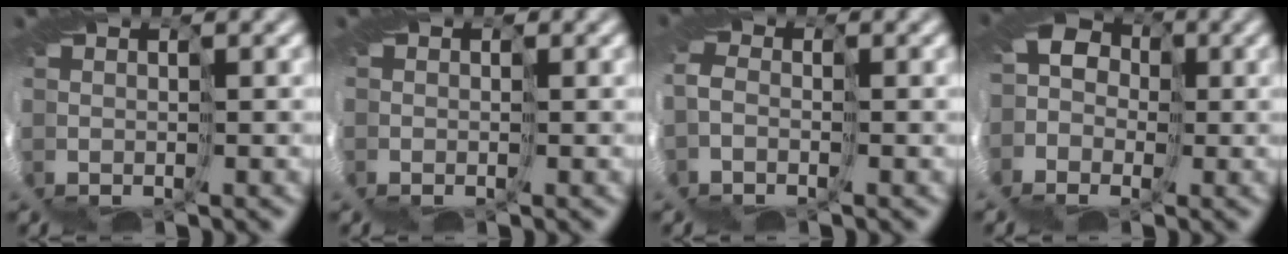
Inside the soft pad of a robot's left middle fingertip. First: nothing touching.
{"total": 0.7, "force": [-0.1, 0.6, 0.3], "torque": [-0.006, 0.005, -0.006]}
{"total": 1.5, "force": [-0.9, 1.0, 0.8], "torque": [-0.036, 0.001, -0.020]}
{"total": 6.7, "force": [-2.3, 6.0, 2.1], "torque": [-0.061, -0.006, -0.054]}